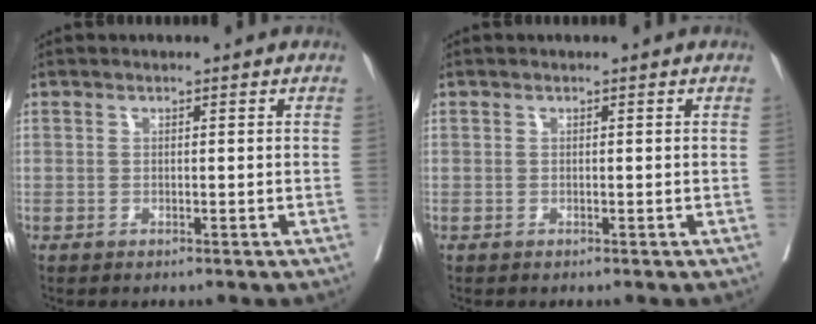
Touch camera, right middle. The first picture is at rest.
{"total": 0.0}